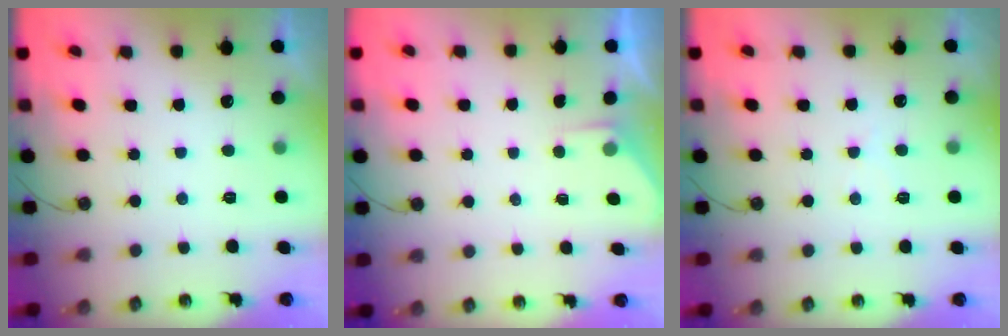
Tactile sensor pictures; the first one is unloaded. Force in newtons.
{"total": 1.4, "press": 1.3, "slide": 0.2}
{"total": 6.0, "press": 6.0, "slide": 0.9}